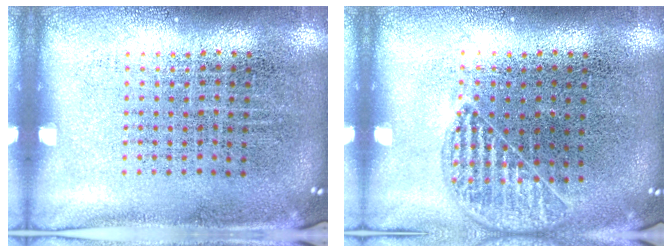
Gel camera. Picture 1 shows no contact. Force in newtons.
{"total": 1.0, "press": 1.0, "slide": 0.3}